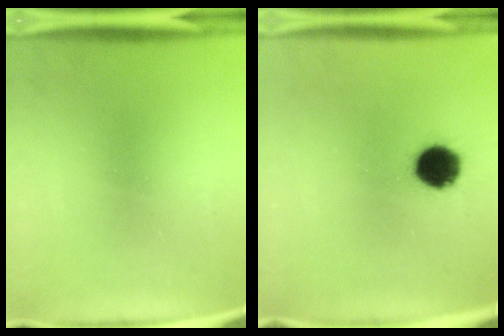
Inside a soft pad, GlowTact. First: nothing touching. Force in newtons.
{"total": 10.1}